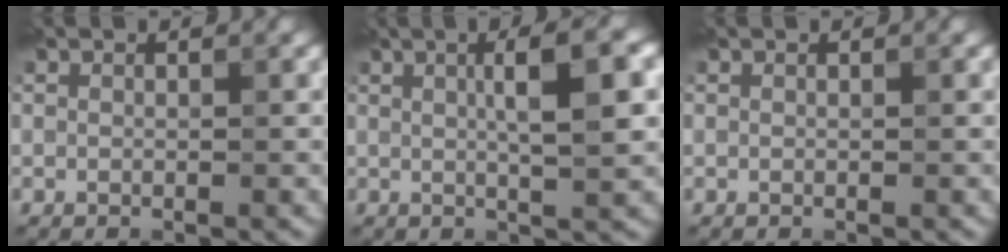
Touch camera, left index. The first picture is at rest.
{"total": 5.8, "force": [1.2, 1.3, 5.5], "torque": [-0.075, 0.013, 0.014]}
{"total": 0.0}